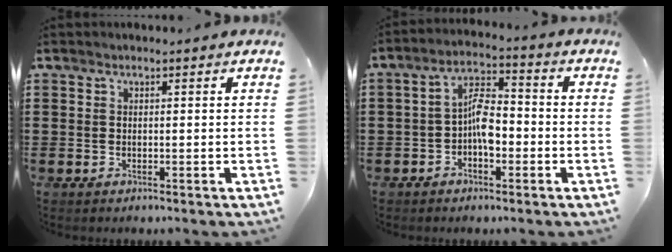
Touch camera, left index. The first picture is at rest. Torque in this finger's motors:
{"motor_torque": [0.85, 0.62, 0.47, 0.13]}